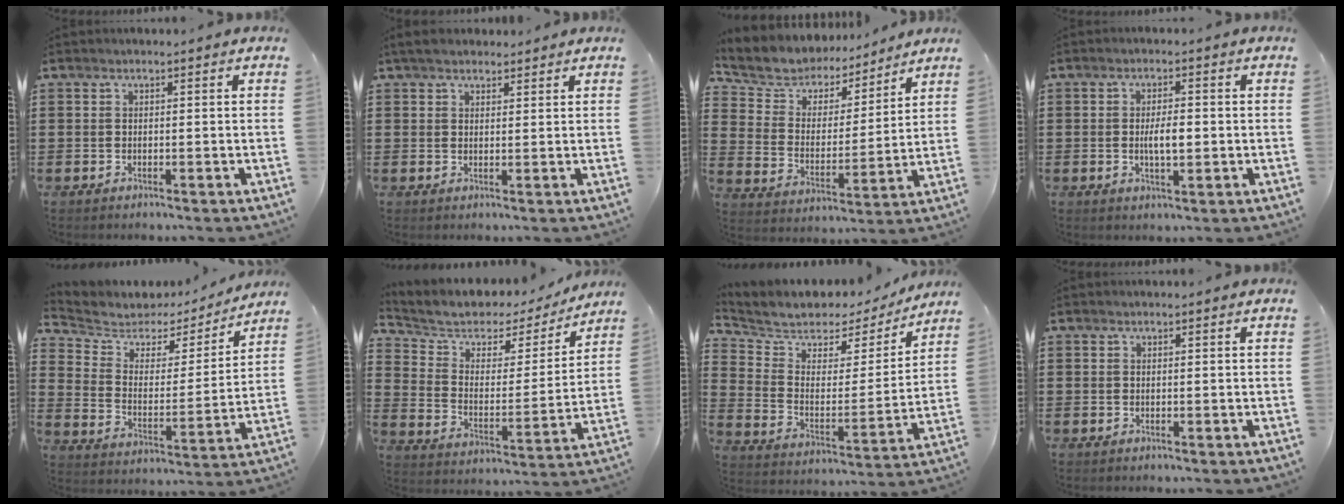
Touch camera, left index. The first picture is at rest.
{"total": 2.5, "force": [2.1, 1.0, 0.7], "torque": [-0.021, 0.005, 0.041]}
{"total": 6.3, "force": [5.7, 2.6, 0.0], "torque": [-0.045, -0.039, 0.100]}
{"total": 3.9, "force": [-0.2, 1.2, 3.7], "torque": [-0.060, -0.003, -0.007]}
{"total": 4.5, "force": [3.6, 2.6, 0.6], "torque": [-0.046, -0.026, 0.057]}
{"total": 4.7, "force": [3.8, 2.6, 0.9], "torque": [-0.052, -0.029, 0.058]}
{"total": 5.4, "force": [4.8, 2.3, 0.5], "torque": [-0.051, -0.040, 0.078]}
{"total": 0.0}